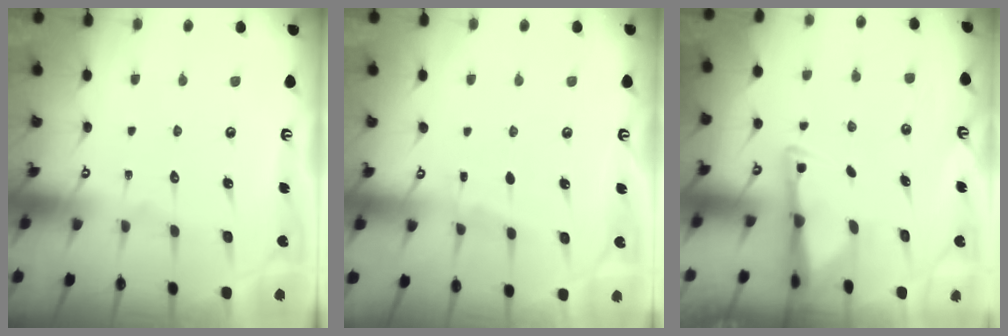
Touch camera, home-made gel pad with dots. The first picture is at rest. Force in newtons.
{"total": 3.6, "press": 3.5, "slide": 0.5}
{"total": 2.7, "press": 2.6, "slide": 0.7}